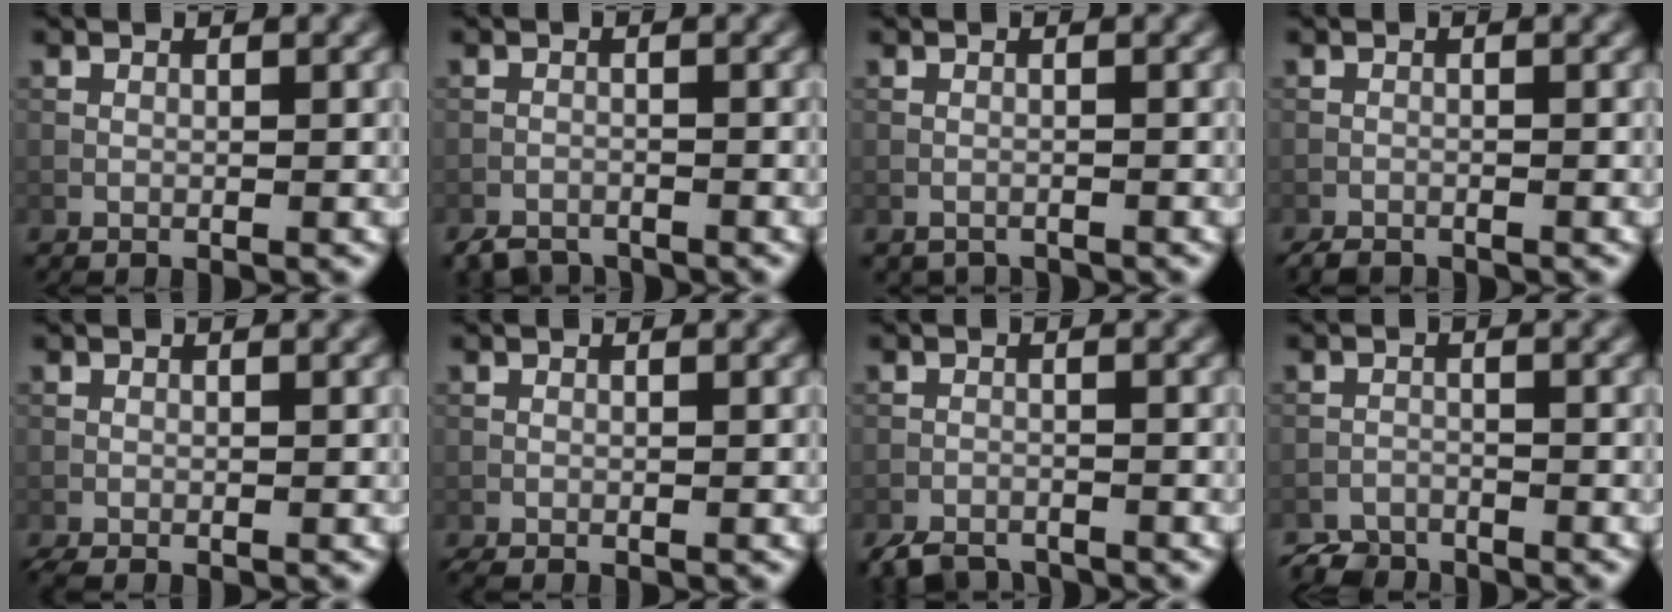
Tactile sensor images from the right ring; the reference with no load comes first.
{"total": 2.2, "force": [-2.0, 0.8, 0.5], "torque": [-0.006, -0.004, -0.041]}
{"total": 1.5, "force": [-1.5, 0.3, 0.0], "torque": [0.002, -0.005, -0.023]}
{"total": 1.7, "force": [-1.6, 0.5, 0.5], "torque": [-0.010, -0.003, -0.029]}
{"total": 1.4, "force": [-1.1, 0.5, 0.6], "torque": [-0.016, -0.004, -0.023]}
{"total": 1.0, "force": [-0.8, 0.3, 0.4], "torque": [-0.011, -0.002, -0.016]}
{"total": 3.2, "force": [-2.8, 1.2, 1.0], "torque": [-0.016, -0.007, -0.054]}
{"total": 3.1, "force": [-3.0, 0.8, 0.4], "torque": [-0.010, -0.005, -0.053]}